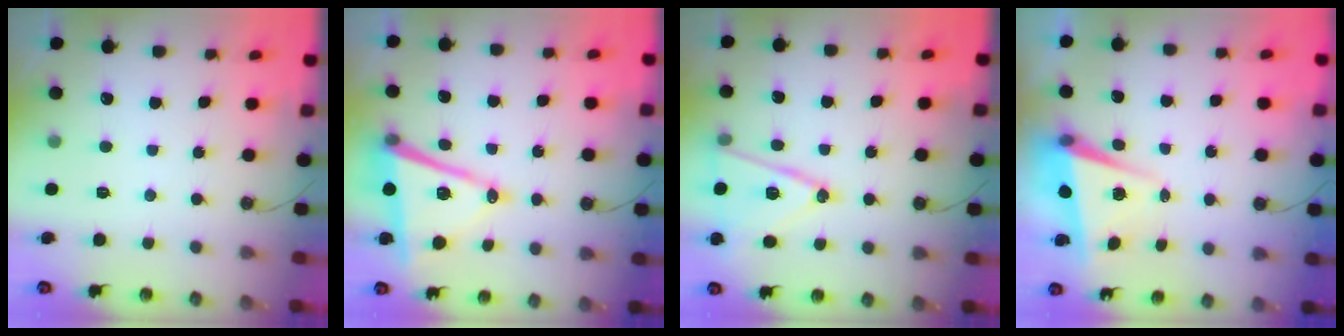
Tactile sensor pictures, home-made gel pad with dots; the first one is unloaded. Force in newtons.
{"total": 13.7, "press": 13.1, "slide": 3.9}
{"total": 14.1, "press": 13.6, "slide": 3.6}
{"total": 5.5, "press": 5.4, "slide": 1.0}